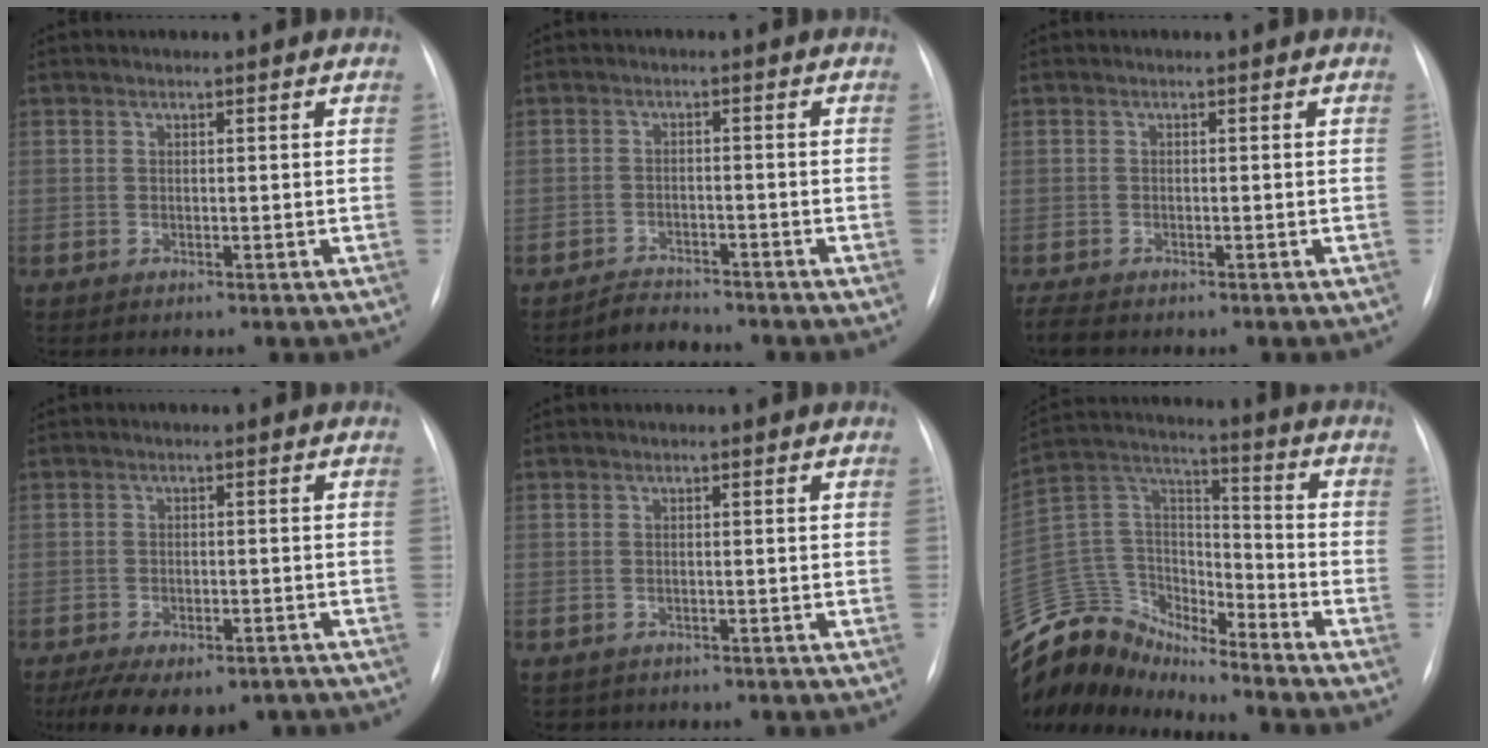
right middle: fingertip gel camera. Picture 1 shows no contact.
{"total": 2.9, "force": [-2.8, 0.7, -0.3], "torque": [0.001, -0.007, -0.047]}
{"total": 2.5, "force": [-2.1, 0.7, 1.1], "torque": [-0.026, -0.007, -0.033]}
{"total": 12.6, "force": [-9.1, 6.5, 5.7], "torque": [-0.100, 0.007, -0.120]}
{"total": 1.6, "force": [-1.3, 1.0, 0.0], "torque": [-0.007, 0.002, -0.017]}
{"total": 14.3, "force": [-13.7, 3.9, 1.6], "torque": [-0.035, 0.073, -0.258]}